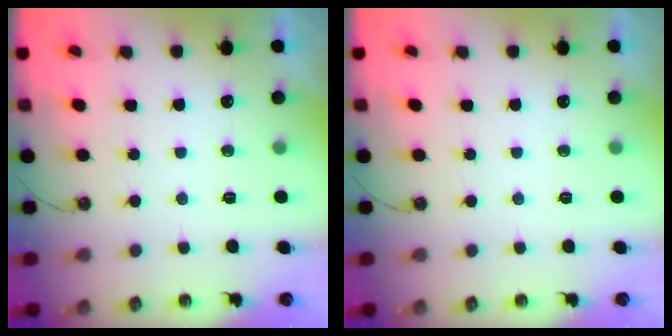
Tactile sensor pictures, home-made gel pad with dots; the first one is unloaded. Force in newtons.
{"total": 0.0}